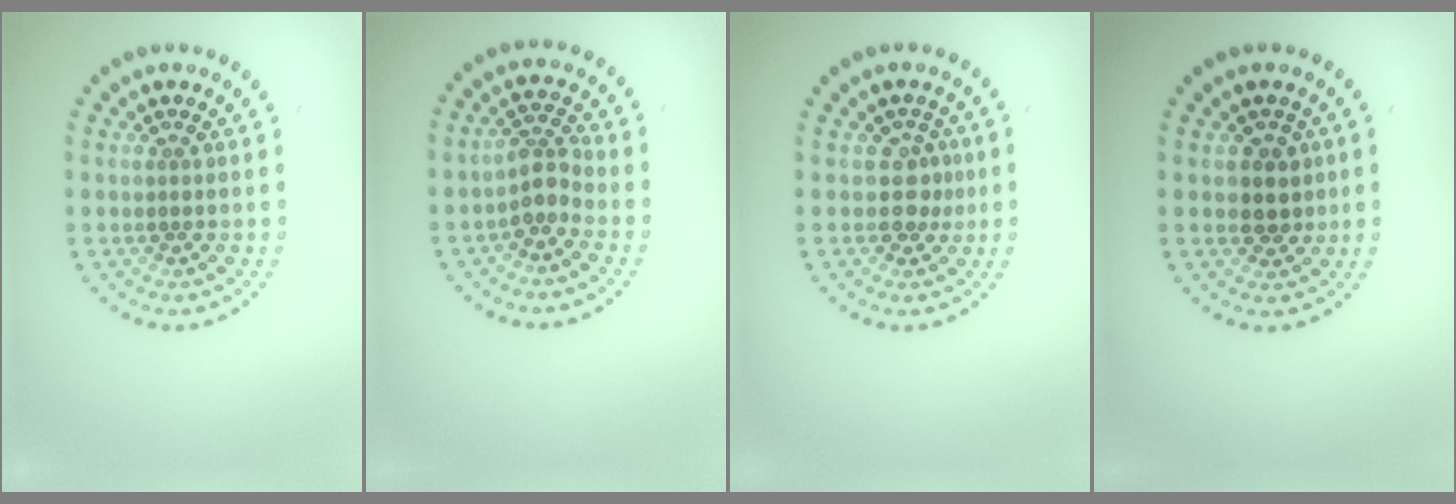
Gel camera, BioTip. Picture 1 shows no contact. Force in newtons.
{"total": 2.3, "press": 1.7, "slide": 1.6}
{"total": 1.7, "press": 1.4, "slide": 0.9}
{"total": 2.2, "press": 2.0, "slide": 0.9}